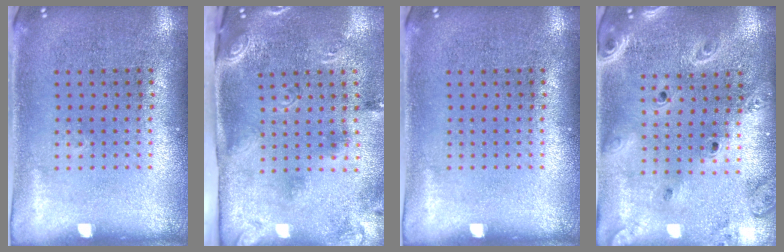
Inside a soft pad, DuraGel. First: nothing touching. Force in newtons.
{"total": 2.8, "press": 1.7, "slide": 2.2}
{"total": 0.0}
{"total": 2.4, "press": 2.1, "slide": 1.1}